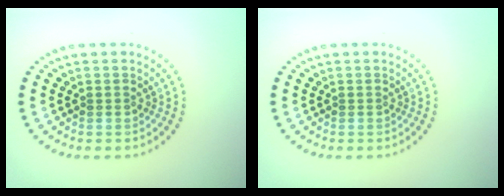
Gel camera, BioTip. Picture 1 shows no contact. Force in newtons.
{"total": 0.0}